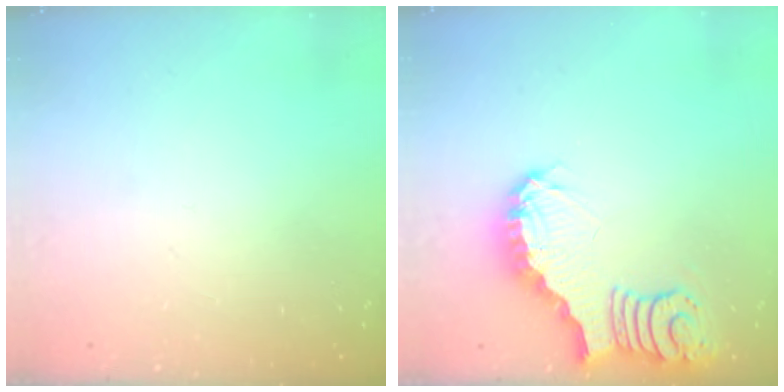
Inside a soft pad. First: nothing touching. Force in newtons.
{"total": 3.8, "press": 3.8, "slide": 0.5}